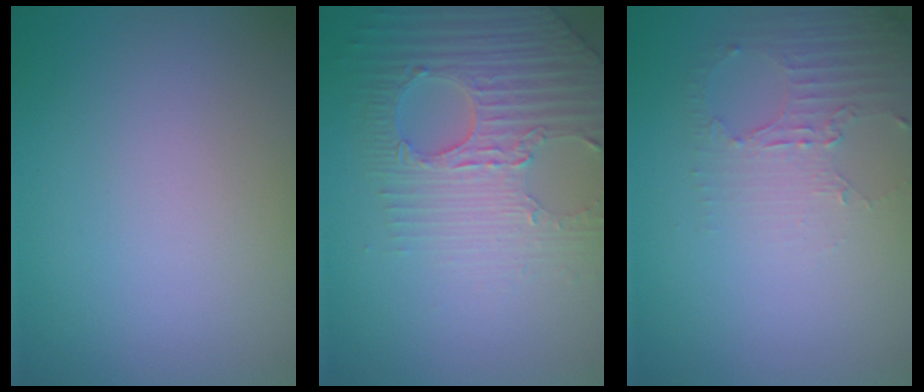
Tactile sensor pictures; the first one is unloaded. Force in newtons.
{"total": 4.2, "press": 4.1, "slide": 1.1}
{"total": 2.7, "press": 1.9, "slide": 1.9}